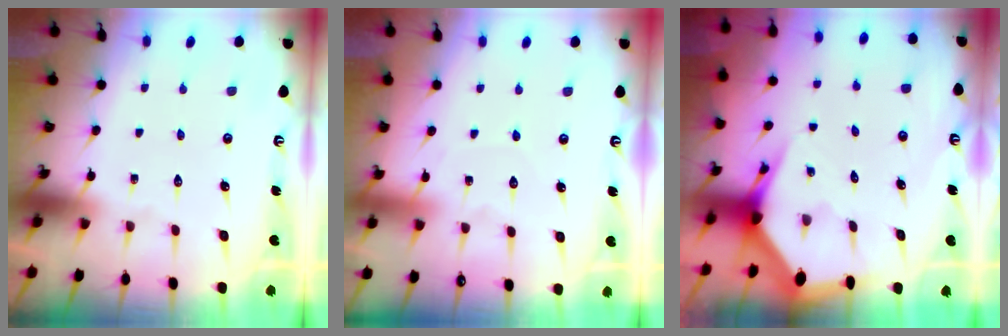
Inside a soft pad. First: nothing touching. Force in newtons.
{"total": 2.9, "press": 2.9, "slide": 0.3}
{"total": 3.8, "press": 3.8, "slide": 0.5}